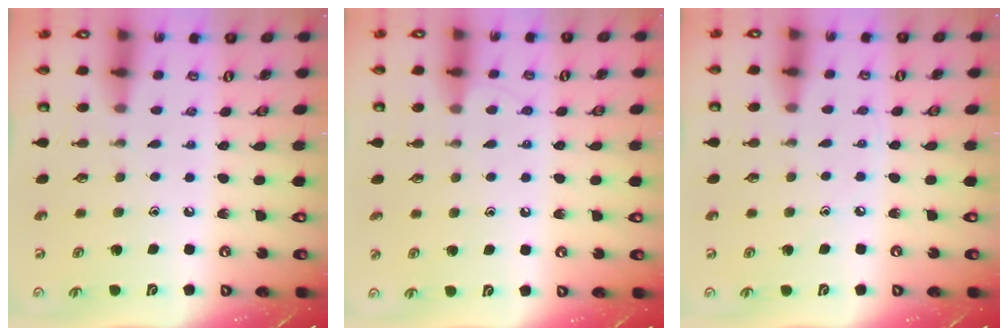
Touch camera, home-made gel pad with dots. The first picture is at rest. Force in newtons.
{"total": 4.9, "press": 4.9, "slide": 0.7}
{"total": 3.7, "press": 3.6, "slide": 0.9}